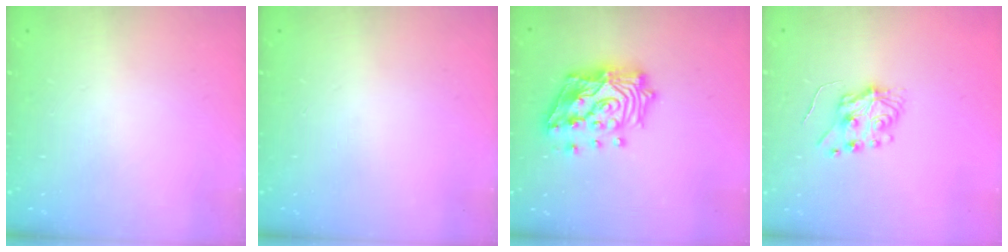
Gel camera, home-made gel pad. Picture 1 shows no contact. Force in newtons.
{"total": 0.0}
{"total": 20.1, "press": 19.9, "slide": 3.0}
{"total": 6.0, "press": 6.0, "slide": 0.6}